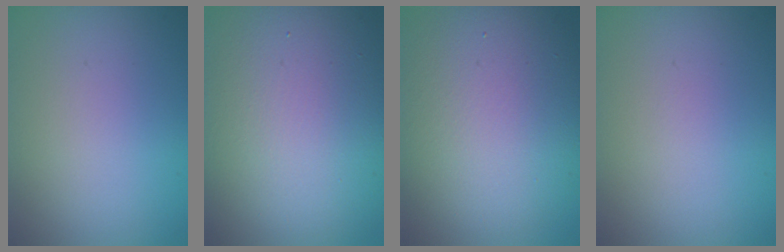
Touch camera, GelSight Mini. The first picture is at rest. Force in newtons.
{"total": 15.5, "press": 15.5, "slide": 0.9}
{"total": 11.8, "press": 11.7, "slide": 1.0}
{"total": 0.0}